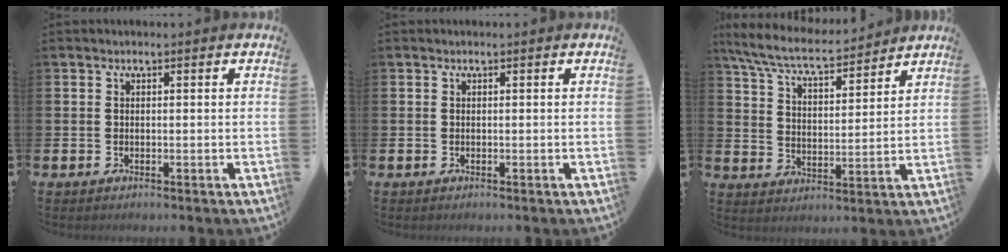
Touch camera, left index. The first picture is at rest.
{"total": 0.0}
{"total": 7.7, "force": [7.1, 1.1, 2.8], "torque": [-0.083, -0.039, 0.125]}